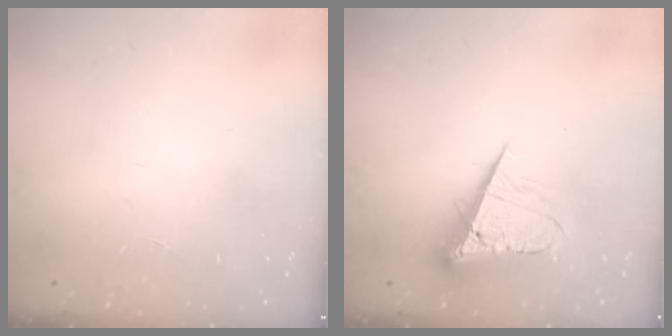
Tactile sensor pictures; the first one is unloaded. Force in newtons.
{"total": 9.9, "press": 9.8, "slide": 0.7}